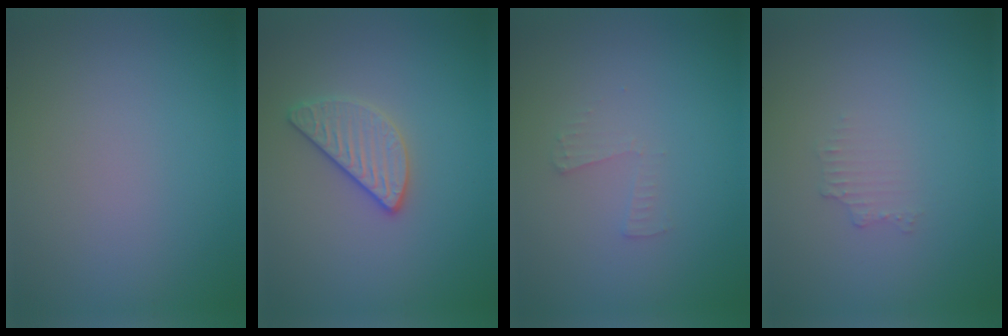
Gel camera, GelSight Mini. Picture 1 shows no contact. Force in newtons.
{"total": 2.6, "press": 2.5, "slide": 0.7}
{"total": 1.0, "press": 1.0, "slide": 0.0}
{"total": 0.6, "press": 0.4, "slide": 0.3}